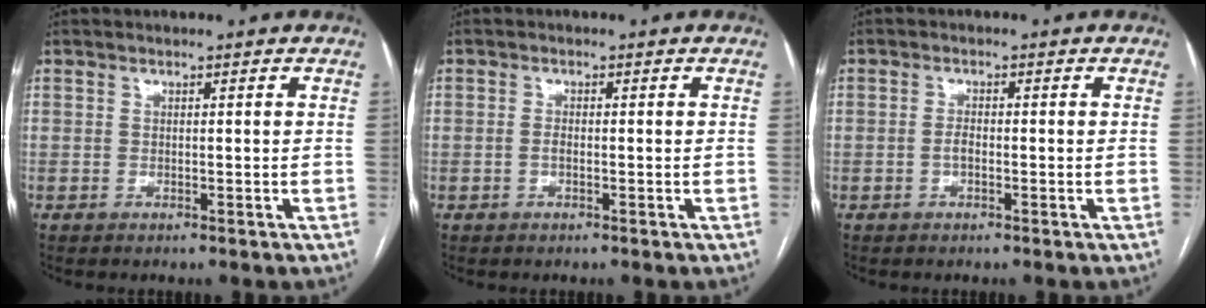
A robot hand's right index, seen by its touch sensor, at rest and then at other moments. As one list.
[{"total": 1.1, "force": [-0.4, 0.4, 0.9], "torque": [-0.019, 0.001, -0.008]}, {"total": 1.5, "force": [-0.6, 0.5, 1.3], "torque": [-0.026, 0.003, -0.011]}]